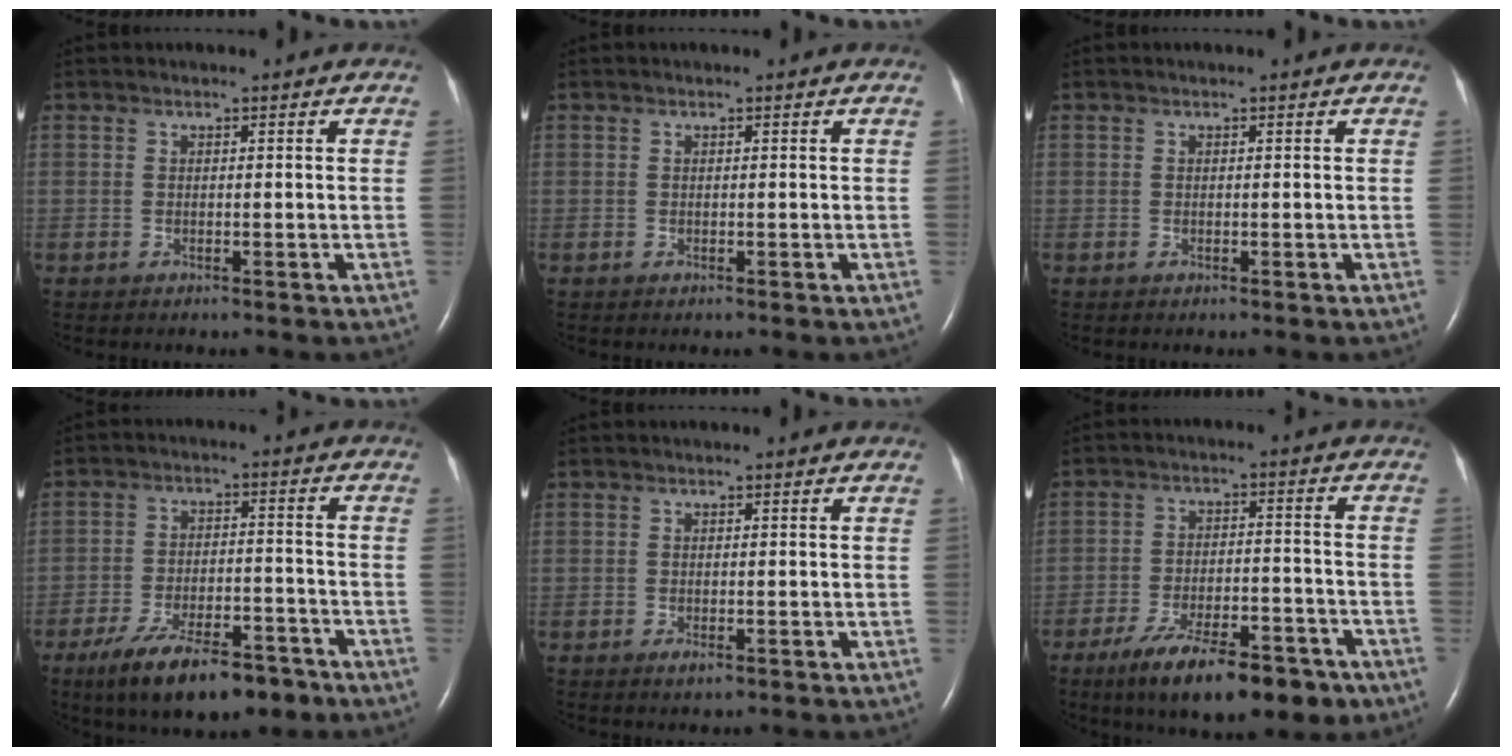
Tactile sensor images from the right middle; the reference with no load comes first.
{"total": 0.0}
{"total": 0.0}
{"total": 13.0, "force": [-9.1, 4.4, 8.2], "torque": [-0.138, -0.009, -0.146]}
{"total": 1.1, "force": [-0.5, 0.4, 0.8], "torque": [-0.015, -0.002, -0.006]}
{"total": 15.1, "force": [-10.2, 4.9, 9.9], "torque": [-0.141, -0.007, -0.158]}